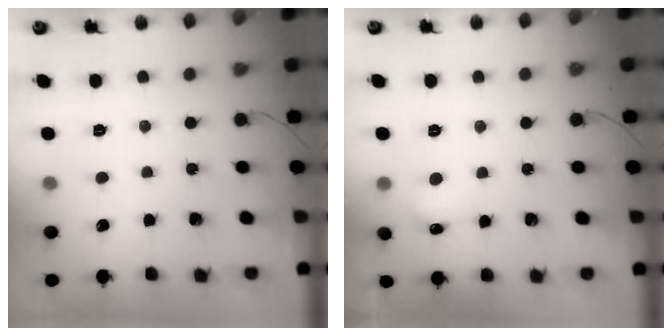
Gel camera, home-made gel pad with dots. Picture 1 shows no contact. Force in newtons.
{"total": 7.0, "press": 6.8, "slide": 1.6}